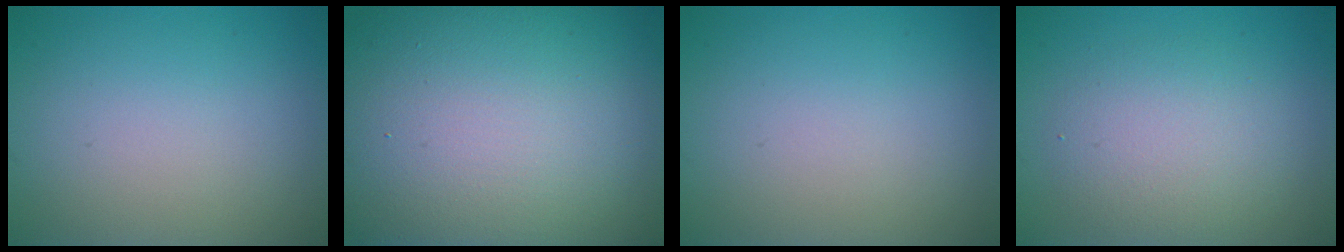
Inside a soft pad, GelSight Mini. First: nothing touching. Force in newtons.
{"total": 22.9, "press": 22.9, "slide": 1.3}
{"total": 0.0}
{"total": 4.2, "press": 4.2, "slide": 0.1}